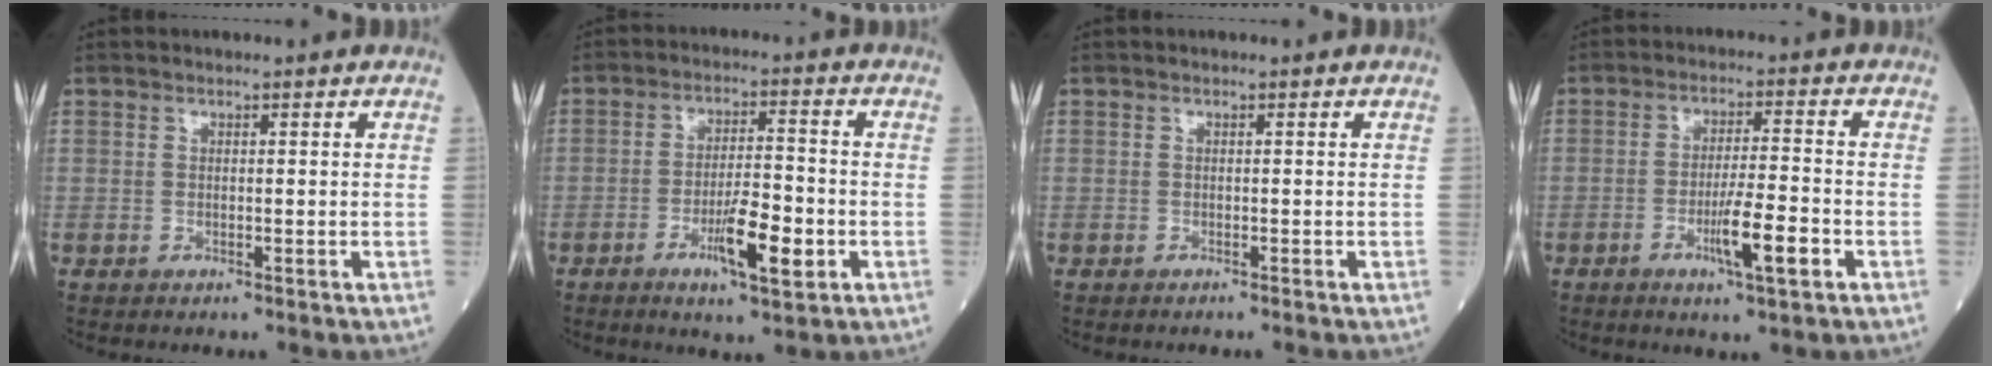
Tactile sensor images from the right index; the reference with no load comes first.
{"total": 7.7, "force": [-2.9, 1.3, 7.0], "torque": [-0.126, -0.004, -0.044]}
{"total": 1.0, "force": [-0.9, -0.1, 0.5], "torque": [-0.005, 0.002, -0.009]}
{"total": 6.9, "force": [-2.8, 0.3, 6.3], "torque": [-0.111, -0.008, -0.046]}